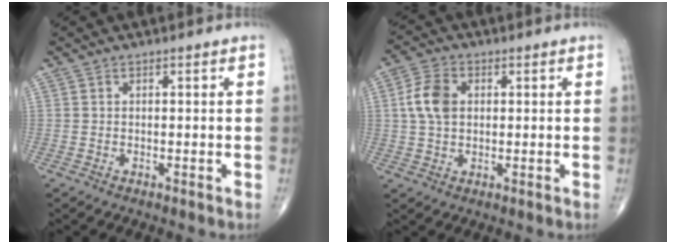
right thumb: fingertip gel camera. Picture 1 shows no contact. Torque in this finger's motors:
{"motor_torque": [-0.16, 0.28, 0.15, -0.11, 0.03]}